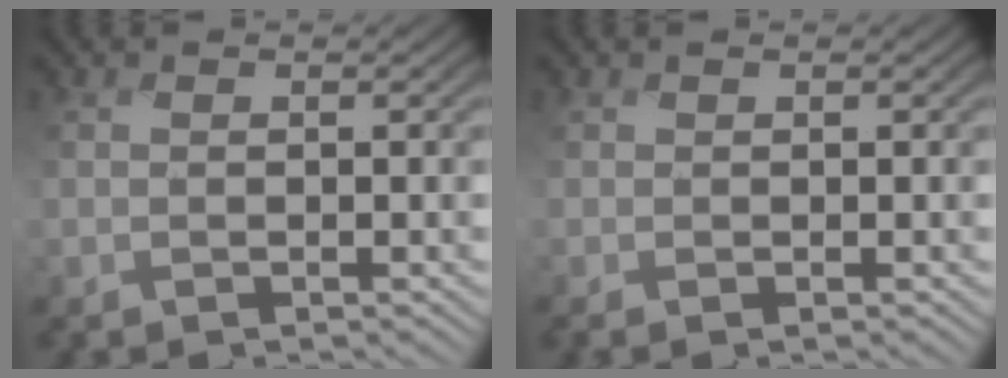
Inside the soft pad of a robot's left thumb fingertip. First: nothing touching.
{"total": 0.5, "force": [-0.1, 0.4, 0.4], "torque": [-0.013, -0.001, -0.003]}